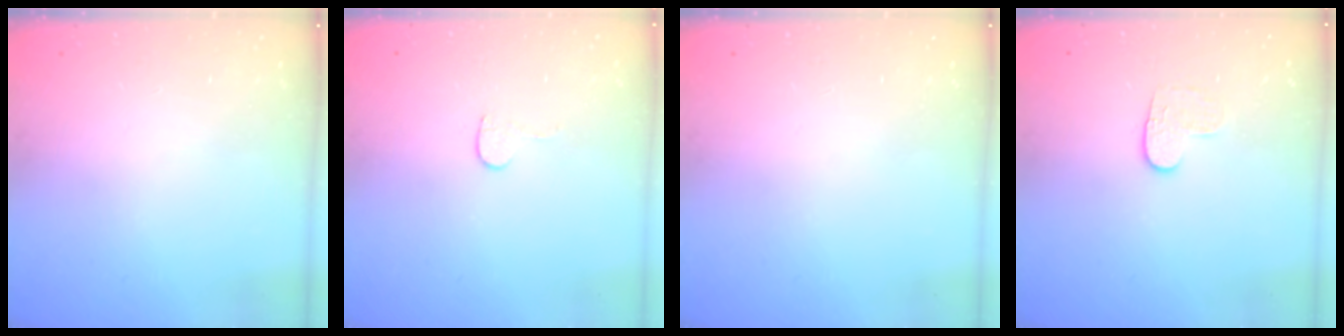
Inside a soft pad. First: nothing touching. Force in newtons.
{"total": 4.7, "press": 4.7, "slide": 0.4}
{"total": 0.0}
{"total": 5.8, "press": 5.8, "slide": 0.6}